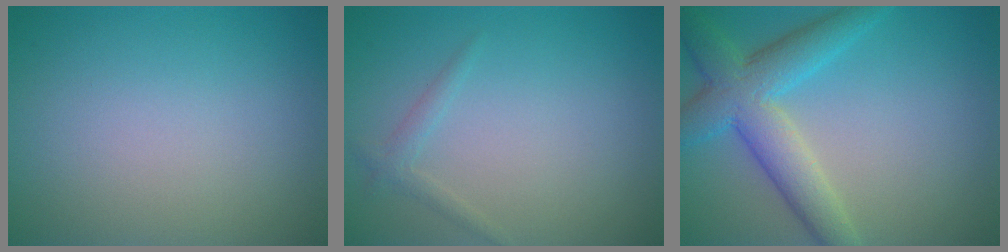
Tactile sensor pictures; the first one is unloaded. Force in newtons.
{"total": 1.1, "press": 1.1, "slide": 0.1}
{"total": 6.2, "press": 6.2, "slide": 0.2}